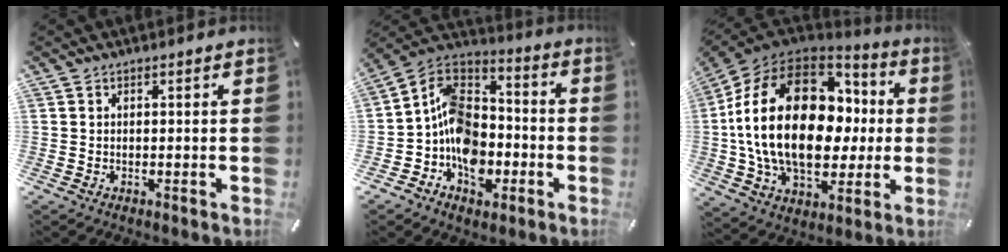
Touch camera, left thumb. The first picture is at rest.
{"total": 13.4, "force": [-4.6, 10.6, 6.7], "torque": [-0.142, 0.024, -0.083]}
{"total": 27.8, "force": [1.9, 17.8, 21.3], "torque": [-0.436, 0.005, 0.040]}